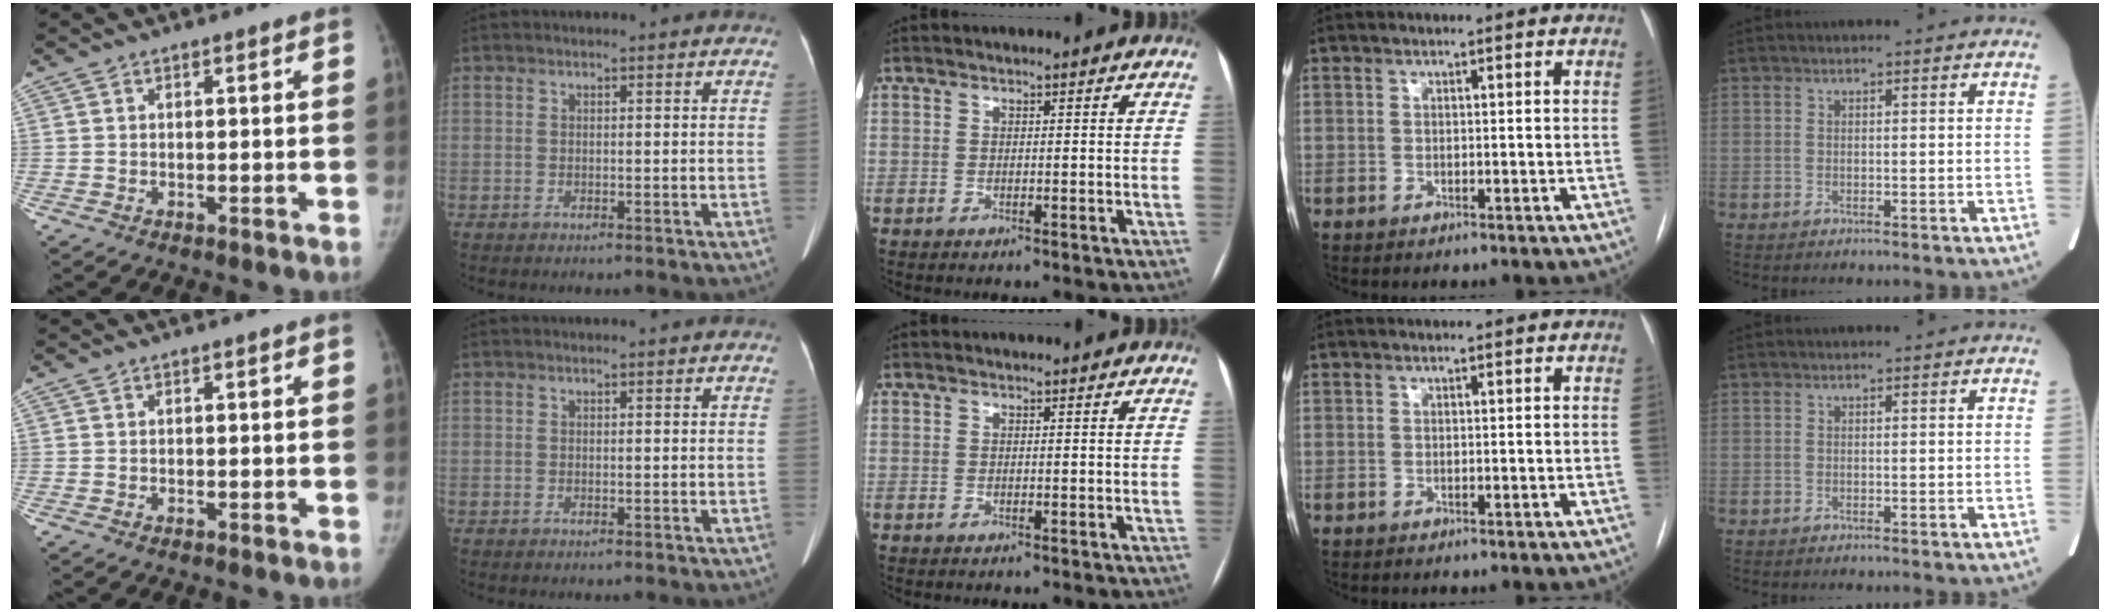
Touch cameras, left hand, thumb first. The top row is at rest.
{}